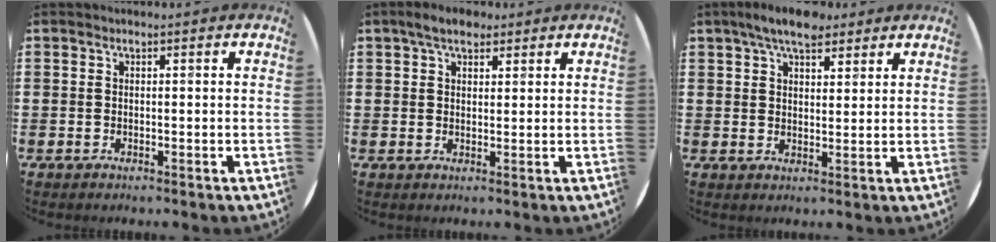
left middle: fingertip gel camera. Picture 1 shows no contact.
{"total": 3.6, "force": [2.7, 1.7, 1.5], "torque": [-0.019, 0.003, 0.047]}
{"total": 5.8, "force": [4.6, 2.1, 2.7], "torque": [-0.047, -0.007, 0.082]}